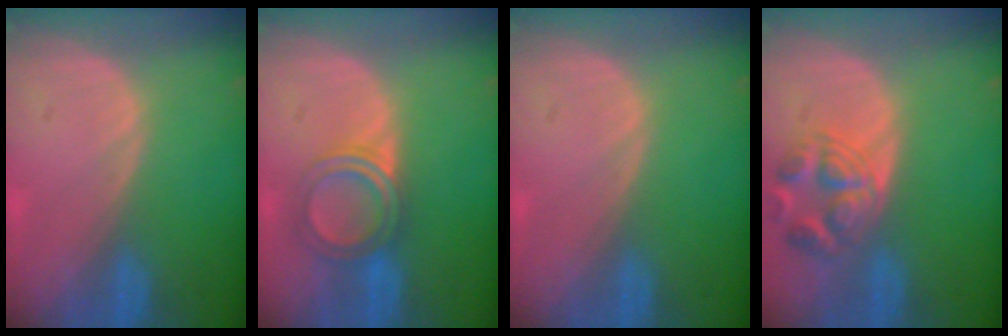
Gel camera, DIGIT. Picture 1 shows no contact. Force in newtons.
{"total": 5.1, "press": 5.0, "slide": 0.7}
{"total": 0.0}
{"total": 6.2, "press": 6.1, "slide": 0.7}